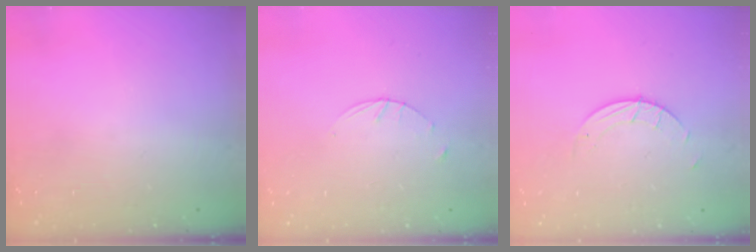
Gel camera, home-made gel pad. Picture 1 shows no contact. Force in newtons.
{"total": 1.6, "press": 1.6, "slide": 0.2}
{"total": 1.9, "press": 1.9, "slide": 0.1}